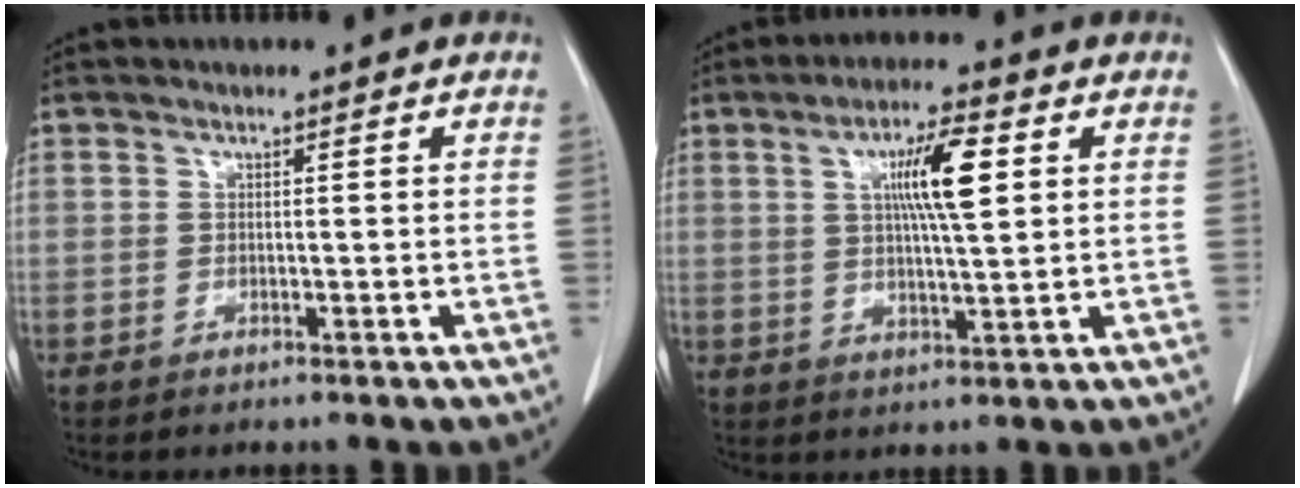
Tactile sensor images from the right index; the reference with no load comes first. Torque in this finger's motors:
{"motor_torque": [1.11, 0.27, 0.30, 0.11]}